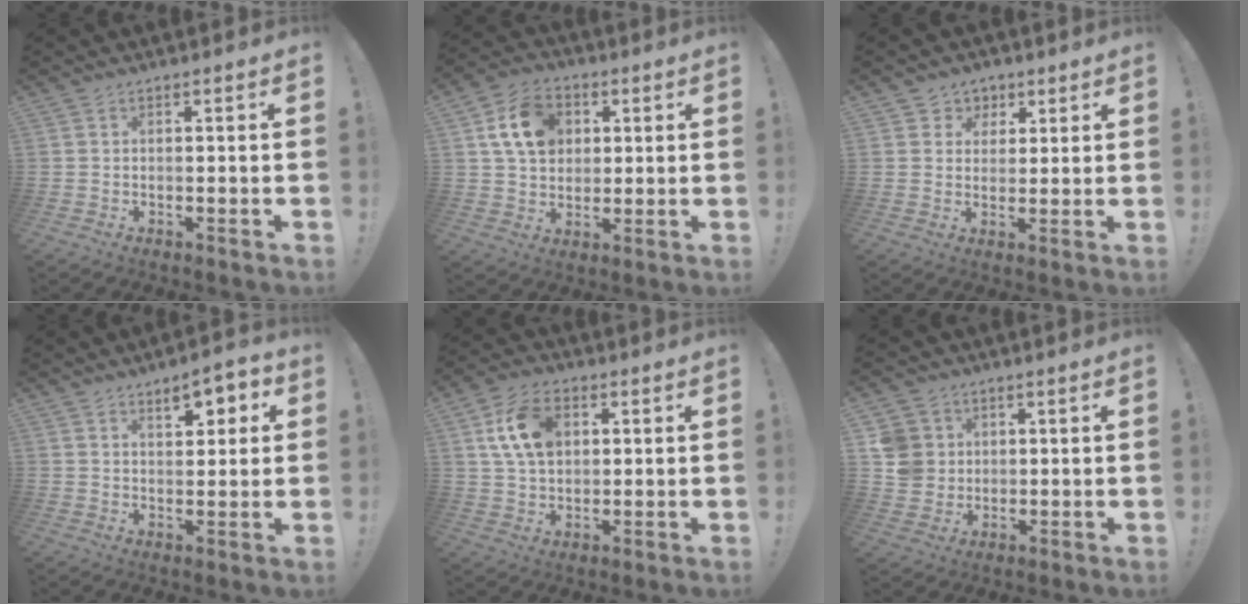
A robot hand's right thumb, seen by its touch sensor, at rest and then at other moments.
{"total": 14.0, "force": [4.2, 10.7, 7.9], "torque": [-0.119, 0.001, 0.086]}
{"total": 5.3, "force": [1.8, 5.0, 0.4], "torque": [-0.001, -0.014, 0.035]}
{"total": 7.1, "force": [3.8, 3.3, 4.9], "torque": [-0.049, -0.019, 0.058]}
{"total": 13.5, "force": [3.7, 9.2, 9.1], "torque": [-0.158, 0.008, 0.074]}
{"total": 7.2, "force": [1.8, 6.7, 1.9], "torque": [-0.036, -0.006, 0.037]}